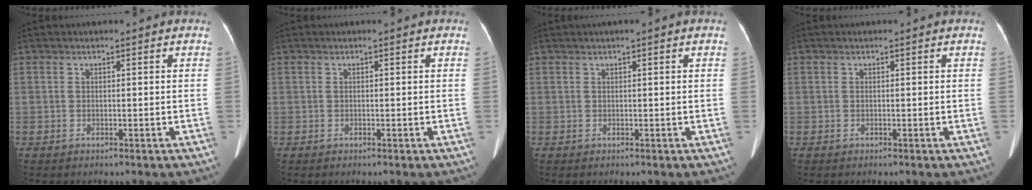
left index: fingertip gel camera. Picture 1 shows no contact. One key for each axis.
{"total": 0.0}
{"total": 0.7, "fx": 0.3, "fy": -0.1, "fz": 0.6, "tx": -0.017, "ty": 0.005, "tz": 0.007}
{"total": 0.0}